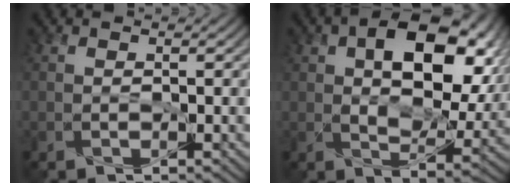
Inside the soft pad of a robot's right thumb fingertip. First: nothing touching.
{"total": 14.1, "force": [4.0, 8.0, 10.9], "torque": [-0.163, -0.002, 0.072]}